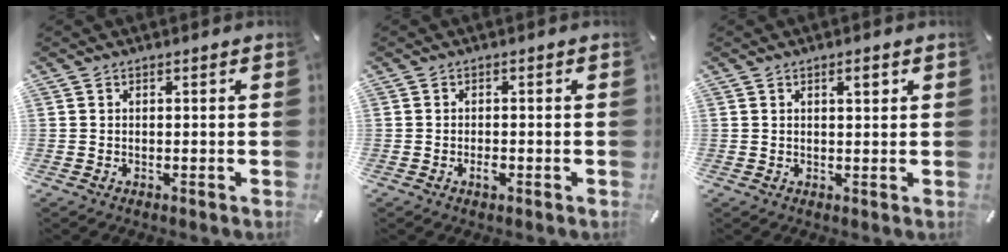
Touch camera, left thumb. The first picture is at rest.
{"total": 1.9, "force": [-0.9, 0.9, 1.4], "torque": [-0.026, 0.003, -0.017]}
{"total": 2.3, "force": [1.1, 0.8, 1.9], "torque": [-0.031, 0.000, 0.015]}